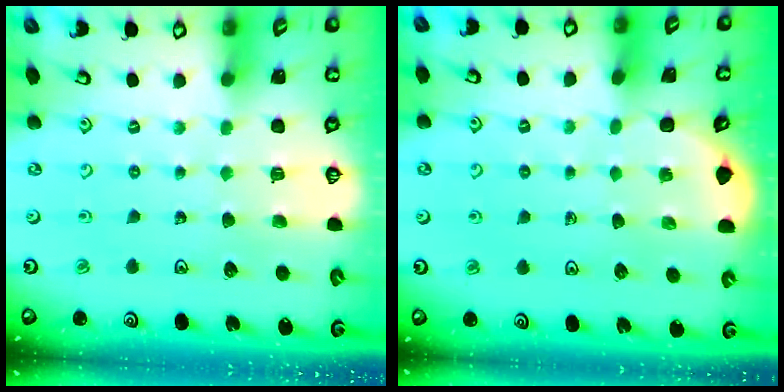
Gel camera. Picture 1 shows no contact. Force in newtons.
{"total": 1.7, "press": 1.6, "slide": 0.1}